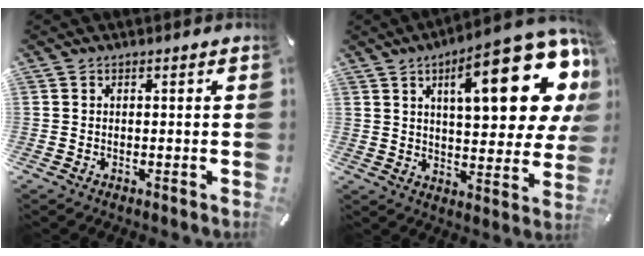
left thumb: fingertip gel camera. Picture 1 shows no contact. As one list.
[{"total": 23.8, "force": [10.4, 8.0, 19.8], "torque": [-0.277, -0.055, 0.152]}]